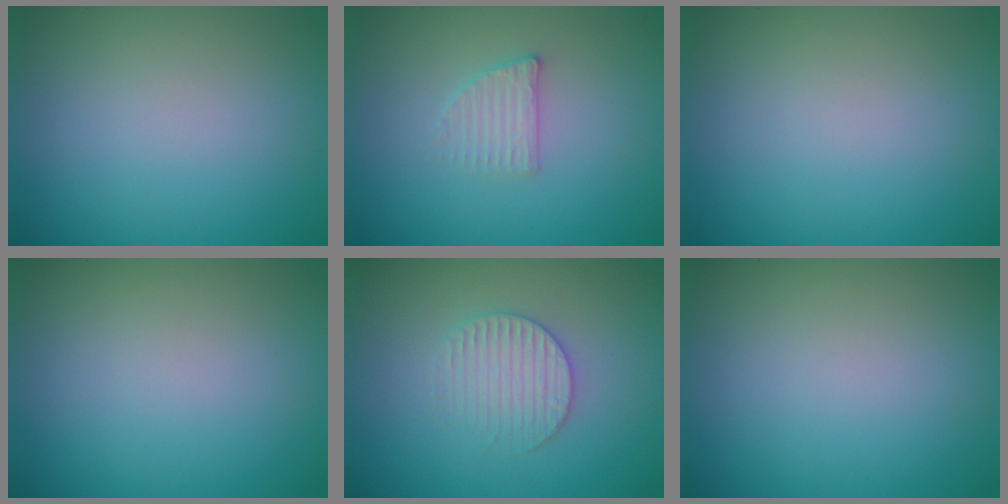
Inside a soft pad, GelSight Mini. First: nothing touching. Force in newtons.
{"total": 1.9, "press": 1.9, "slide": 0.4}
{"total": 0.0}
{"total": 0.0}
{"total": 2.8, "press": 2.7, "slide": 0.6}
{"total": 0.0}